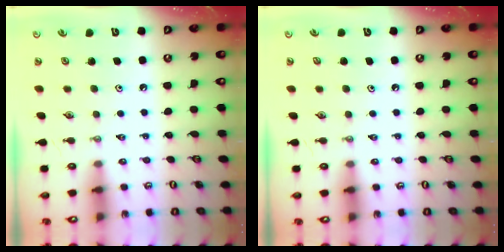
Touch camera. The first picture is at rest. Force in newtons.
{"total": 1.1, "press": 0.1, "slide": 1.1}